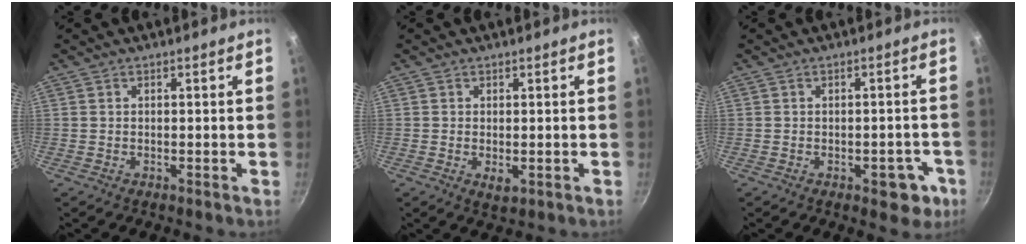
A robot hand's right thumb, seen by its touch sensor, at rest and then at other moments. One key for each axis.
{"total": 2.2, "fx": -0.3, "fy": 1.3, "fz": 1.8, "tx": -0.030, "ty": -0.008, "tz": -0.002}
{"total": 6.2, "fx": -2.6, "fy": 3.5, "fz": 4.5, "tx": -0.024, "ty": 0.018, "tz": -0.026}